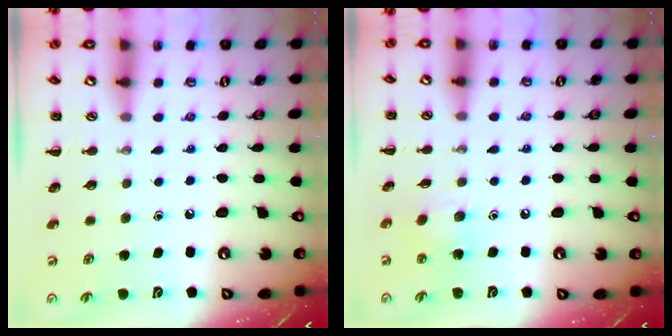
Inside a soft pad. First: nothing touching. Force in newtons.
{"total": 5.7, "press": 5.6, "slide": 1.0}